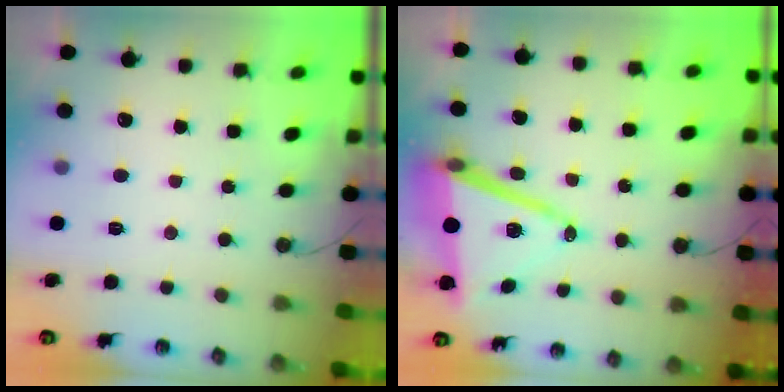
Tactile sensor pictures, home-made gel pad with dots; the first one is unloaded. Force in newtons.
{"total": 13.6, "press": 13.0, "slide": 4.1}